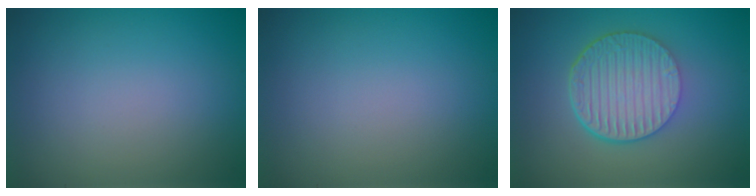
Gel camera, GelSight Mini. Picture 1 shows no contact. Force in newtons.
{"total": 0.0}
{"total": 6.7, "press": 4.6, "slide": 4.9}